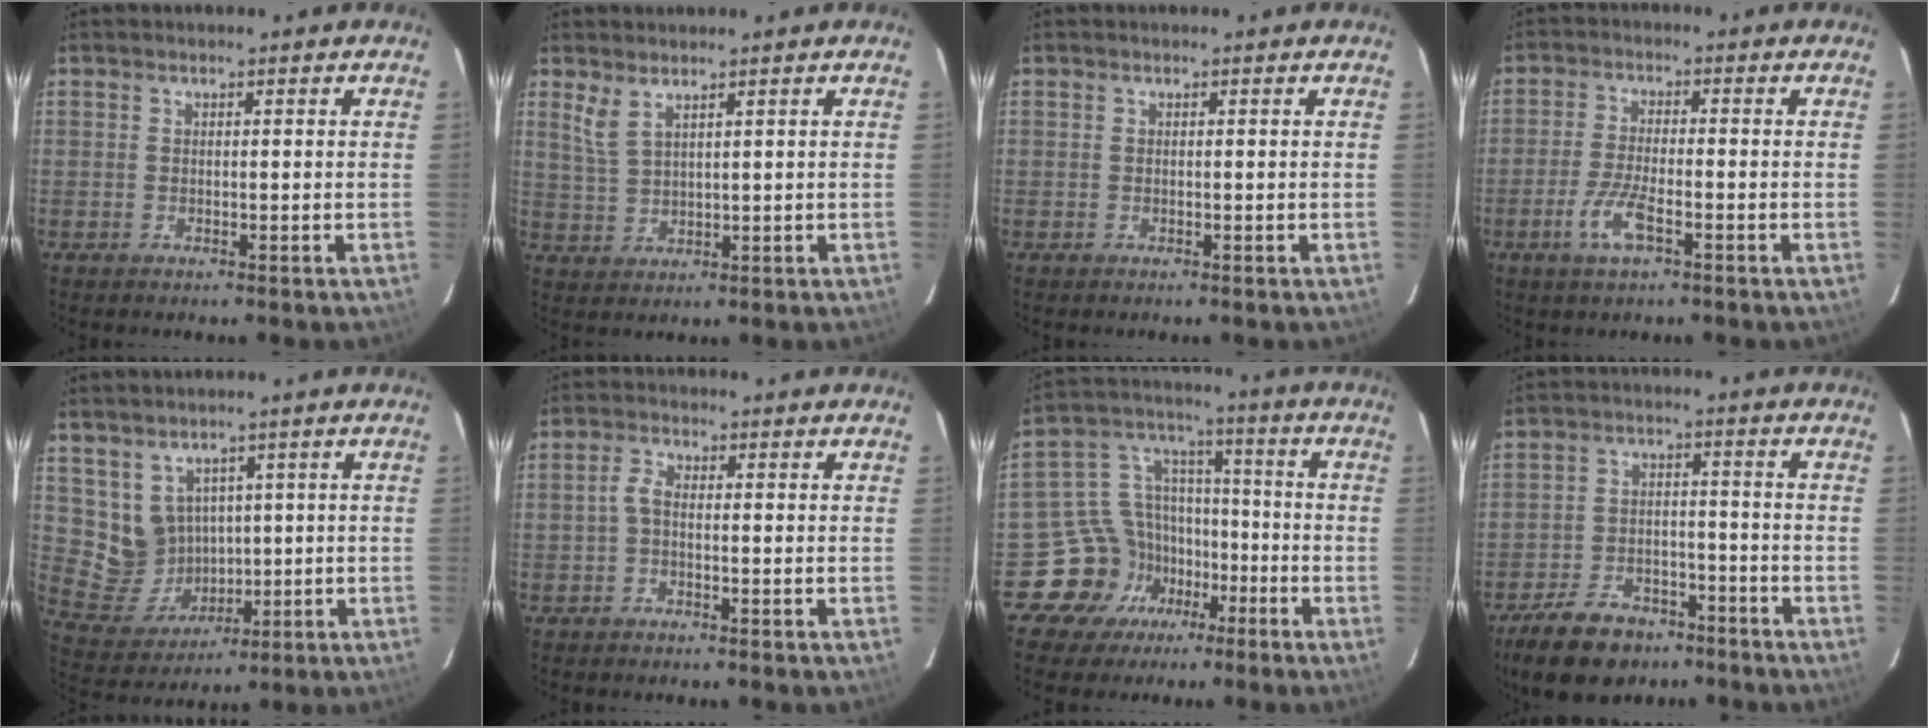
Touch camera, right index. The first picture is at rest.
{"total": 3.6, "force": [2.6, 1.0, 2.2], "torque": [-0.049, -0.001, 0.058]}
{"total": 0.0}
{"total": 6.0, "force": [-3.0, 1.5, 5.0], "torque": [-0.111, -0.007, -0.060]}
{"total": 8.1, "force": [3.0, 7.3, 2.0], "torque": [-0.051, 0.004, 0.087]}
{"total": 2.0, "force": [-0.6, 0.9, 1.6], "torque": [-0.039, 0.007, -0.014]}
{"total": 11.2, "force": [-6.3, 9.2, 1.1], "torque": [-0.031, 0.057, -0.102]}
{"total": 12.5, "force": [-8.9, 6.9, 5.2], "torque": [-0.132, 0.009, -0.136]}